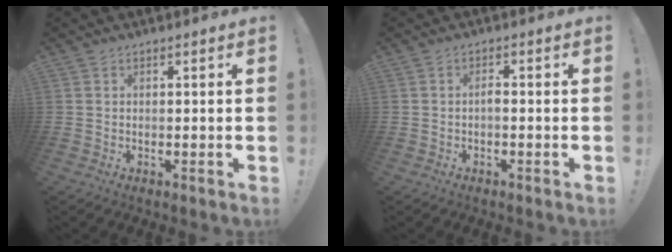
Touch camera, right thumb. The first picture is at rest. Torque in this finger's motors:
{"motor_torque": [0.06, 0.11, -0.11, 0.02, 0.00]}